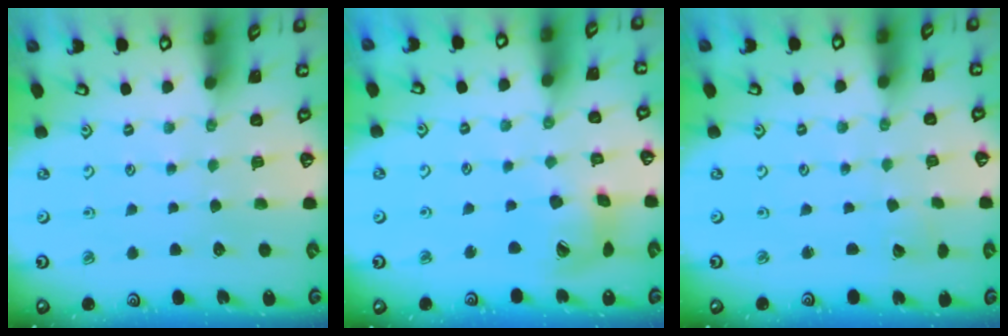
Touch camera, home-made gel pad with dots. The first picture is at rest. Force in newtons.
{"total": 12.6, "press": 12.5, "slide": 1.6}
{"total": 1.8, "press": 1.8, "slide": 0.1}